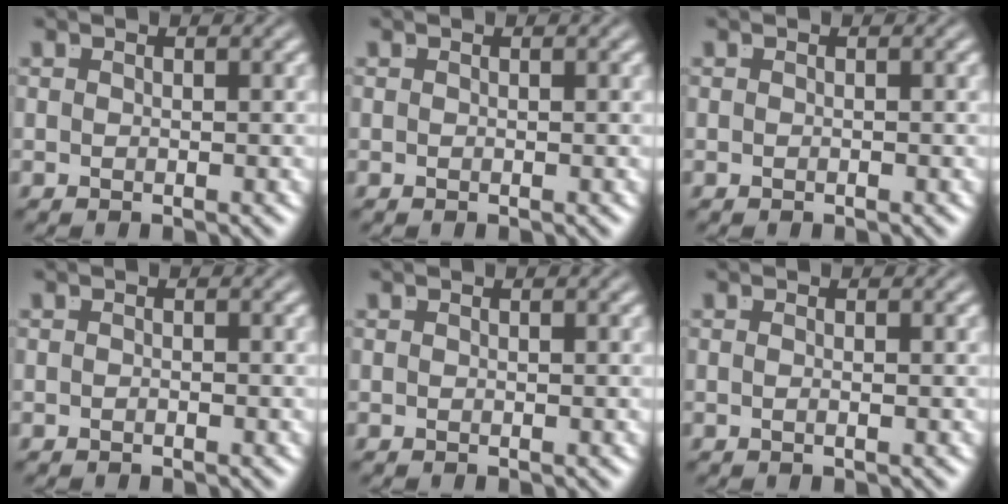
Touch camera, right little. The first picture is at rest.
{"total": 0.0}
{"total": 0.0}
{"total": 0.6, "force": [-0.4, -0.4, 0.0], "torque": [-0.002, -0.004, -0.005]}
{"total": 0.0}
{"total": 0.9, "force": [-0.4, -0.7, 0.4], "torque": [-0.009, -0.006, -0.003]}